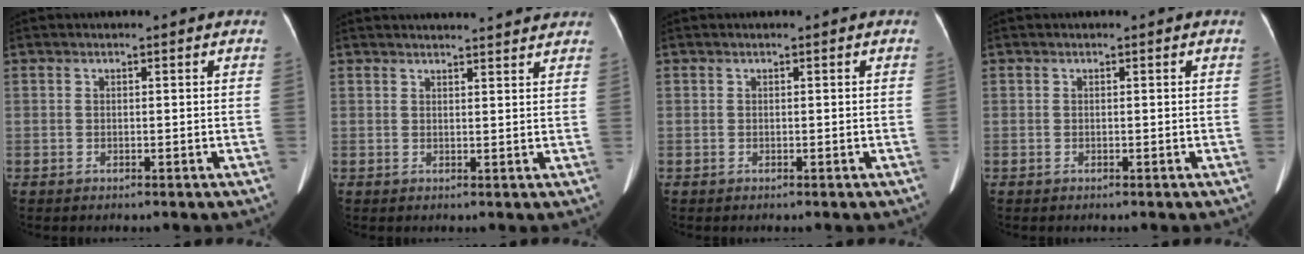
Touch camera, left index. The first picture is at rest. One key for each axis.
{"total": 12.2, "fx": 11.6, "fy": 1.1, "fz": 3.4, "tx": -0.034, "ty": 0.021, "tz": 0.130}
{"total": 0.0}
{"total": 0.0}